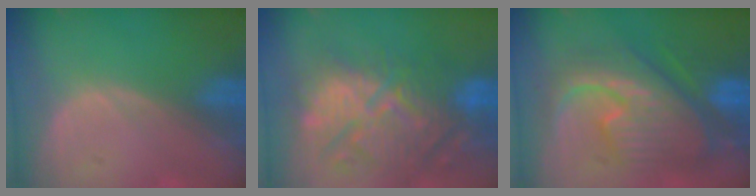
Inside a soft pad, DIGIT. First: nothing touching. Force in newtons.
{"total": 13.0, "press": 12.2, "slide": 4.3}
{"total": 12.4, "press": 12.3, "slide": 1.3}